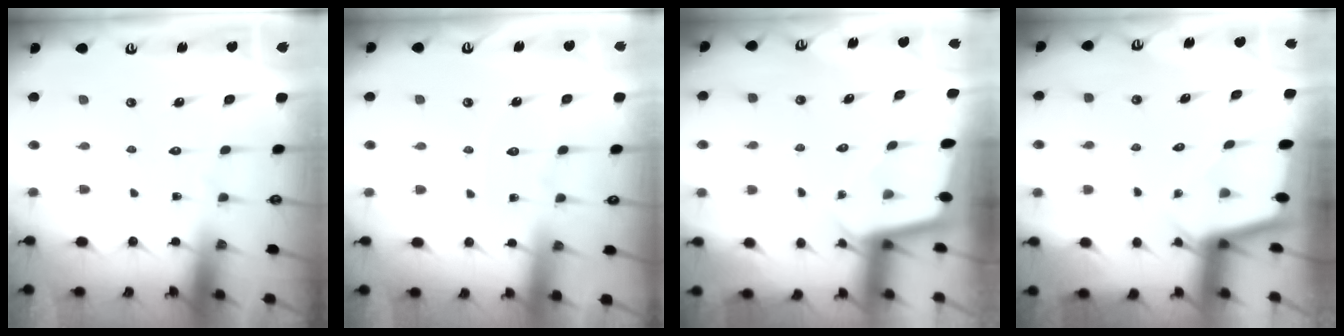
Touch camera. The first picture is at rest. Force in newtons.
{"total": 2.6, "press": 2.5, "slide": 0.4}
{"total": 1.9, "press": 1.9, "slide": 0.1}
{"total": 2.3, "press": 2.3, "slide": 0.2}